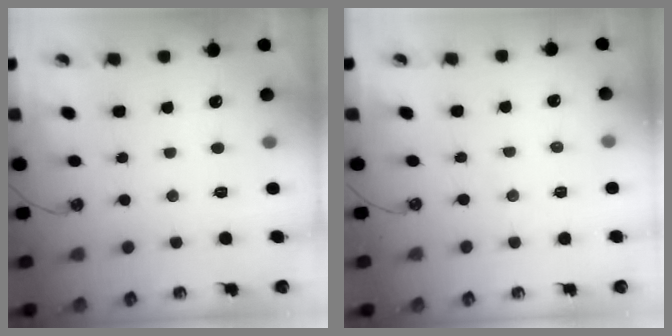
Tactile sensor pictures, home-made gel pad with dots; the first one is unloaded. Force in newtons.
{"total": 2.7, "press": 2.7, "slide": 0.3}